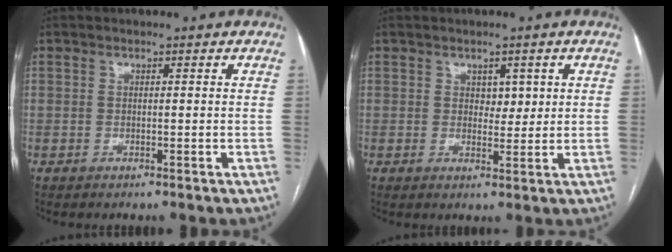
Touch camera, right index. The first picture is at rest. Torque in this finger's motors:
{"motor_torque": [0.17, 0.20, 0.02, 0.00]}